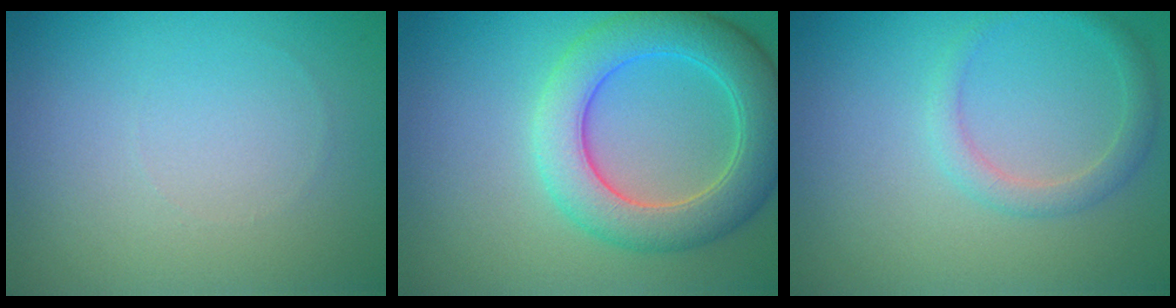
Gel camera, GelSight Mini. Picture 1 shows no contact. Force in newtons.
{"total": 6.6, "press": 6.5, "slide": 0.3}
{"total": 1.9, "press": 1.9, "slide": 0.1}